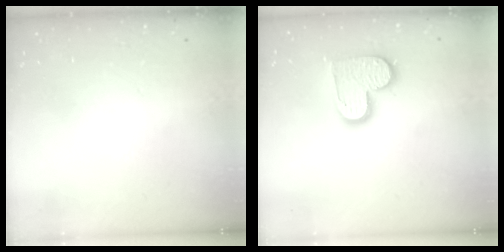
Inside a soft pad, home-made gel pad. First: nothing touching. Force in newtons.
{"total": 11.7, "press": 11.7, "slide": 0.6}